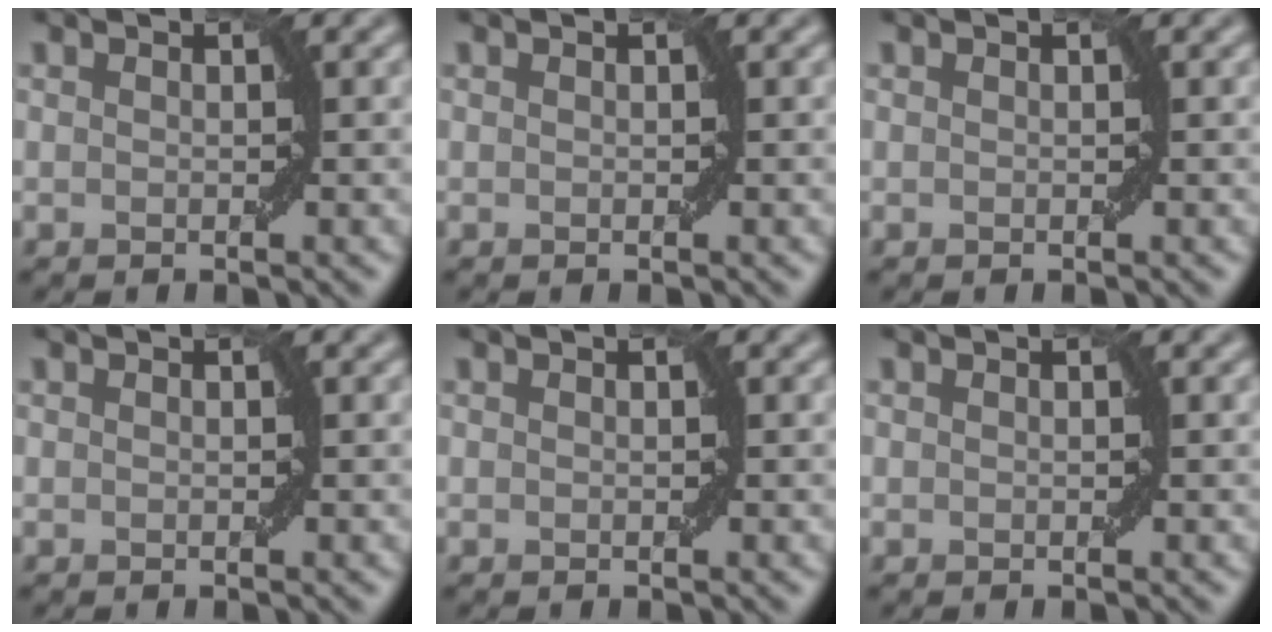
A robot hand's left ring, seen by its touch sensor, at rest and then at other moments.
{"total": 0.0}
{"total": 0.0}
{"total": 0.0}
{"total": 0.0}
{"total": 0.0}